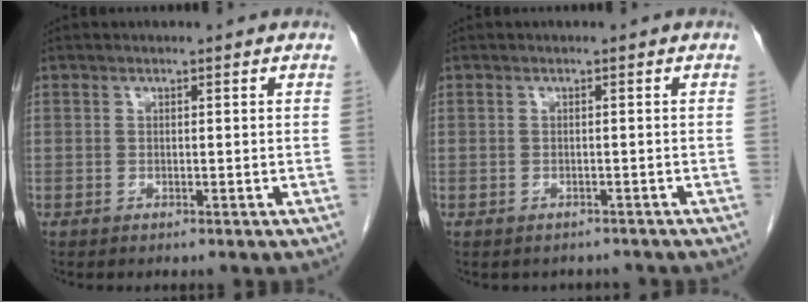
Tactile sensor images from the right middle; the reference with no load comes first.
{"total": 2.4, "force": [-2.1, 1.2, 0.2], "torque": [-0.006, 0.001, -0.026]}